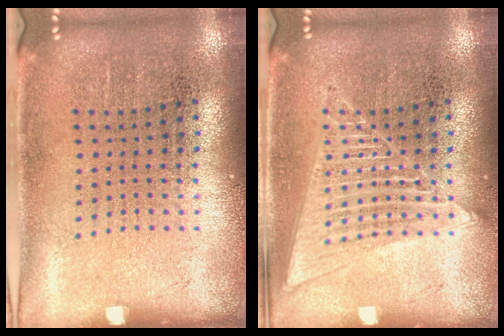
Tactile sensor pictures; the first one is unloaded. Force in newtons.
{"total": 2.6, "press": 2.5, "slide": 0.3}